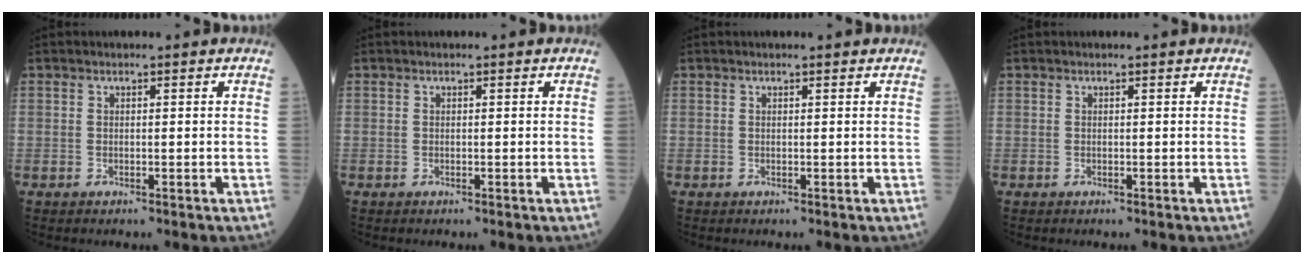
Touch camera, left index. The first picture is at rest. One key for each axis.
{"total": 0.0}
{"total": 0.9, "fx": 0.8, "fy": 0.0, "fz": 0.3, "tx": -0.008, "ty": 0.003, "tz": 0.010}
{"total": 0.0}